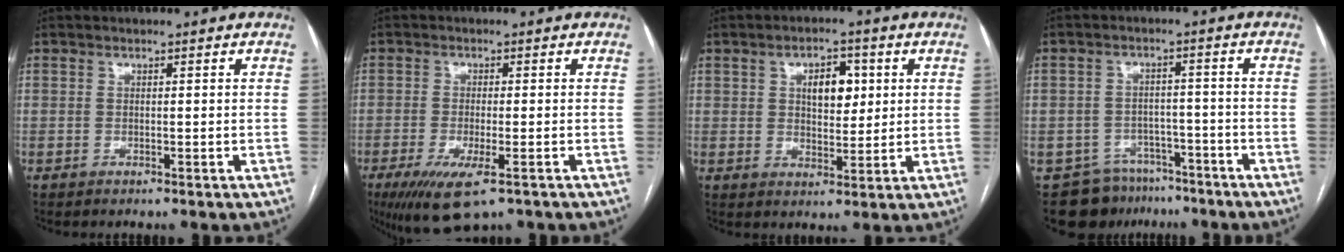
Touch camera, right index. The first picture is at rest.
{"total": 8.9, "force": [-5.2, 1.8, 6.9], "torque": [-0.122, -0.025, -0.084]}
{"total": 6.0, "force": [1.7, 3.1, 4.9], "torque": [-0.076, 0.010, 0.030]}
{"total": 9.3, "force": [-7.1, 5.9, 1.2], "torque": [-0.014, 0.018, -0.099]}